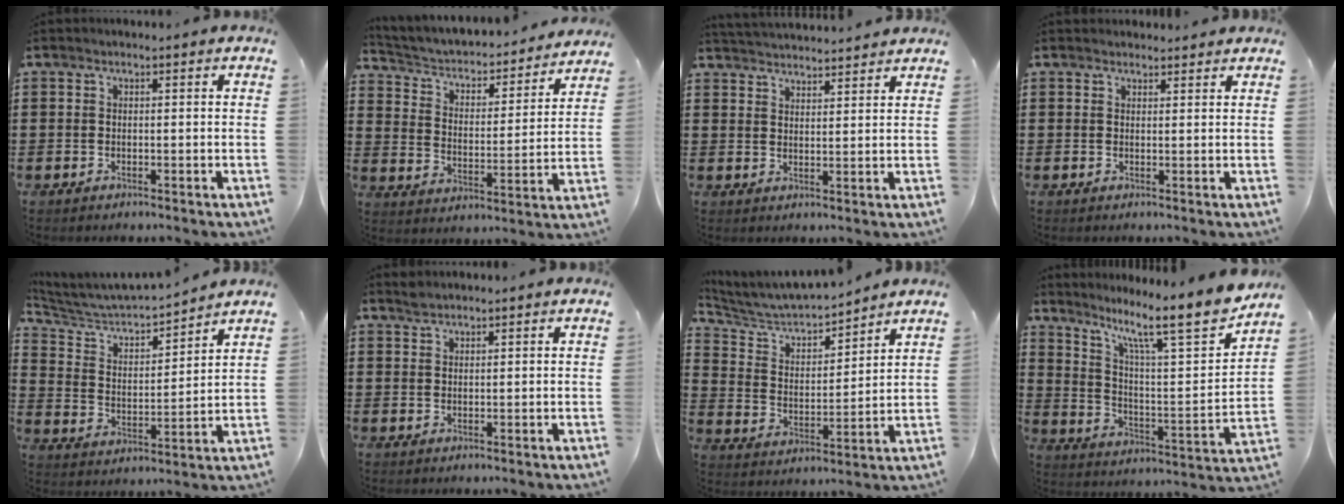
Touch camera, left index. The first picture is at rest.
{"total": 2.9, "force": [2.6, 1.2, 0.8], "torque": [-0.034, -0.025, 0.032]}
{"total": 3.2, "force": [3.2, -0.1, -0.2], "torque": [-0.007, -0.013, 0.058]}
{"total": 1.5, "force": [1.4, 0.6, -0.1], "torque": [-0.001, 0.003, 0.028]}
{"total": 4.9, "force": [4.7, 0.8, 1.1], "torque": [-0.051, -0.038, 0.072]}
{"total": 1.3, "force": [1.3, 0.3, 0.2], "torque": [-0.006, 0.001, 0.024]}
{"total": 5.7, "force": [5.4, 1.0, 1.5], "torque": [-0.058, -0.039, 0.087]}
{"total": 12.2, "force": [9.5, 1.3, 7.6], "torque": [-0.153, -0.067, 0.144]}